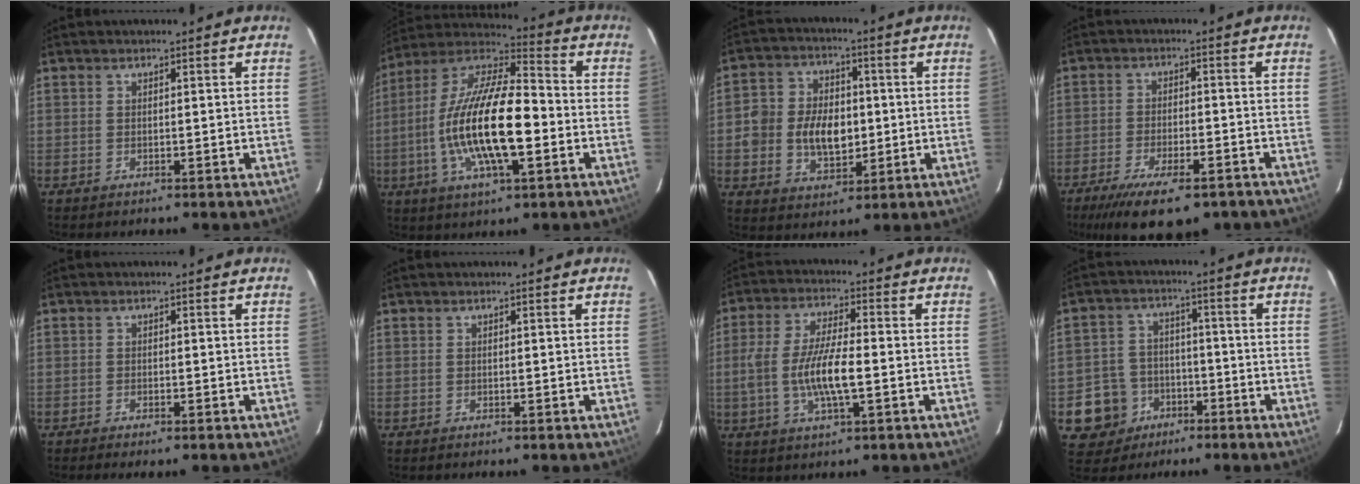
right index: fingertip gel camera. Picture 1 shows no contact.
{"total": 20.6, "force": [-3.8, 6.6, 19.2], "torque": [-0.368, -0.005, -0.077]}
{"total": 11.0, "force": [-0.9, 8.1, 7.4], "torque": [-0.155, 0.016, -0.010]}
{"total": 14.9, "force": [-10.7, 5.0, 9.1], "torque": [-0.188, -0.037, -0.163]}
{"total": 1.2, "force": [-1.0, 0.2, 0.7], "torque": [-0.021, -0.001, -0.019]}
{"total": 0.0}
{"total": 10.2, "force": [-1.9, 2.5, 9.7], "torque": [-0.195, -0.001, -0.037]}
{"total": 9.5, "force": [-4.2, 8.4, 1.5], "torque": [-0.062, 0.028, -0.053]}